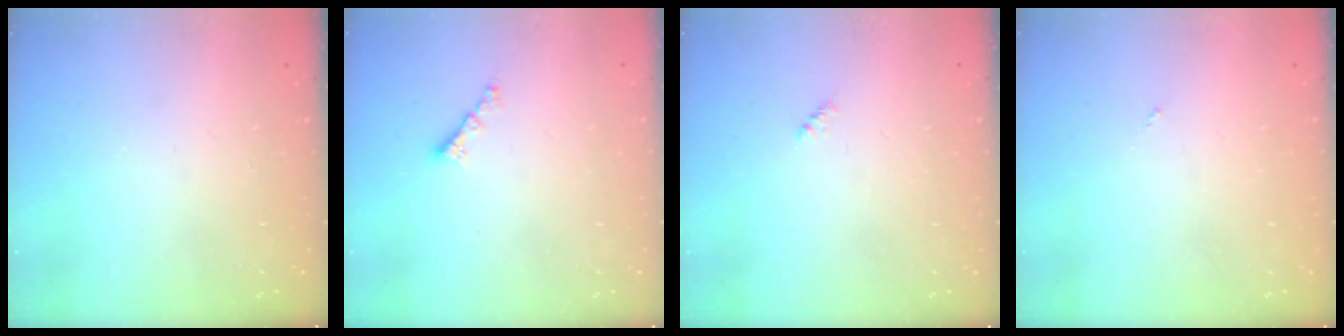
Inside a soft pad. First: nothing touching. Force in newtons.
{"total": 1.8, "press": 1.8, "slide": 0.2}
{"total": 2.4, "press": 2.4, "slide": 0.5}
{"total": 0.0}